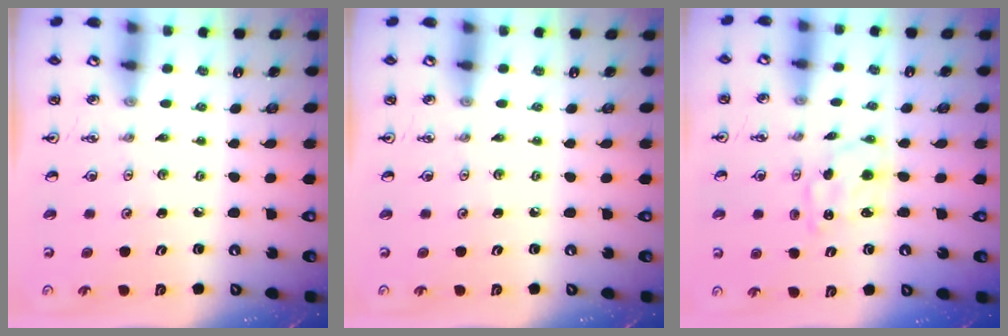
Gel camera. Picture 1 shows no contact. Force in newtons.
{"total": 0.0}
{"total": 2.0, "press": 2.0, "slide": 0.2}